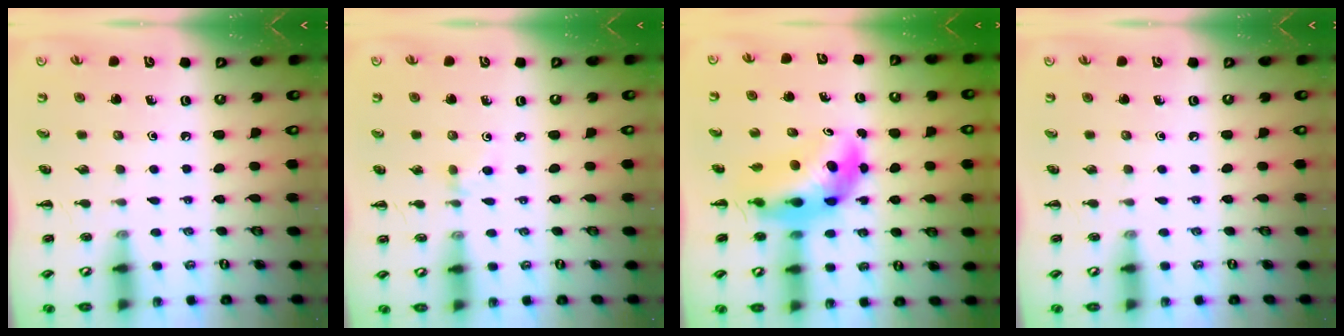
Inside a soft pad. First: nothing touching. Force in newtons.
{"total": 4.4, "press": 4.2, "slide": 1.5}
{"total": 8.0, "press": 7.7, "slide": 2.0}
{"total": 0.0}